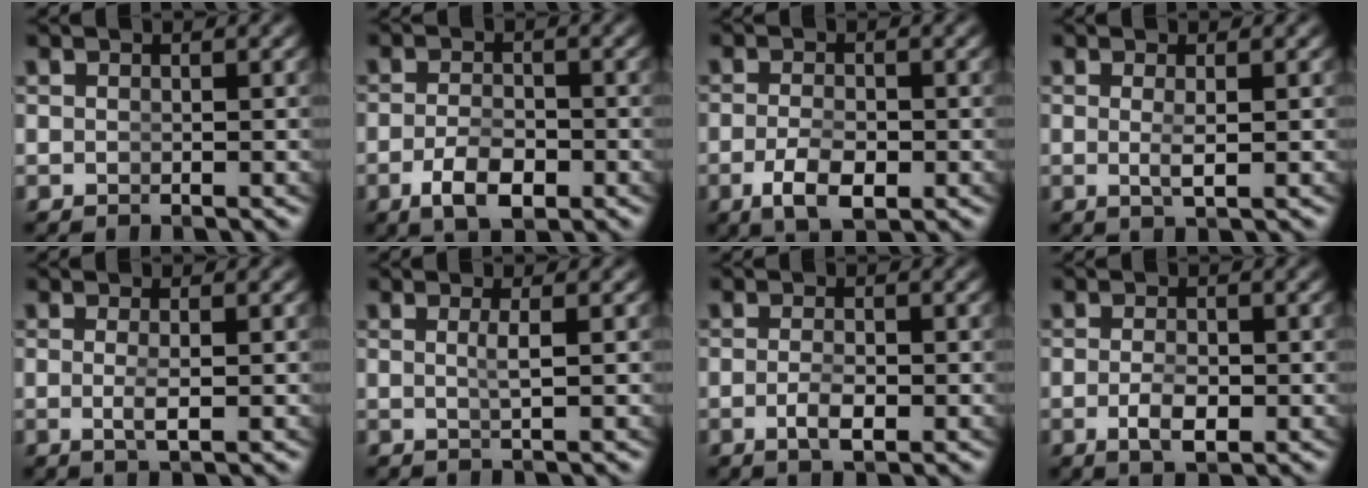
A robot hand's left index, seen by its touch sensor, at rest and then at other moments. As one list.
[{"total": 3.8, "force": [-2.1, 1.5, 2.8], "torque": [-0.045, -0.018, -0.028]}, {"total": 4.0, "force": [-1.8, 1.6, 3.2], "torque": [-0.061, -0.024, -0.020]}, {"total": 1.6, "force": [-0.1, -0.4, 1.5], "torque": [-0.031, -0.016, 0.007]}, {"total": 1.7, "force": [-0.4, -0.3, 1.6], "torque": [-0.035, -0.016, 0.003]}, {"total": 1.4, "force": [0.1, -0.9, 1.1], "torque": [-0.024, -0.013, 0.010]}, {"total": 2.2, "force": [-1.2, 0.4, 1.8], "torque": [-0.038, -0.018, -0.013]}, {"total": 2.7, "force": [-1.1, 1.0, 2.3], "torque": [-0.043, -0.019, -0.011]}]